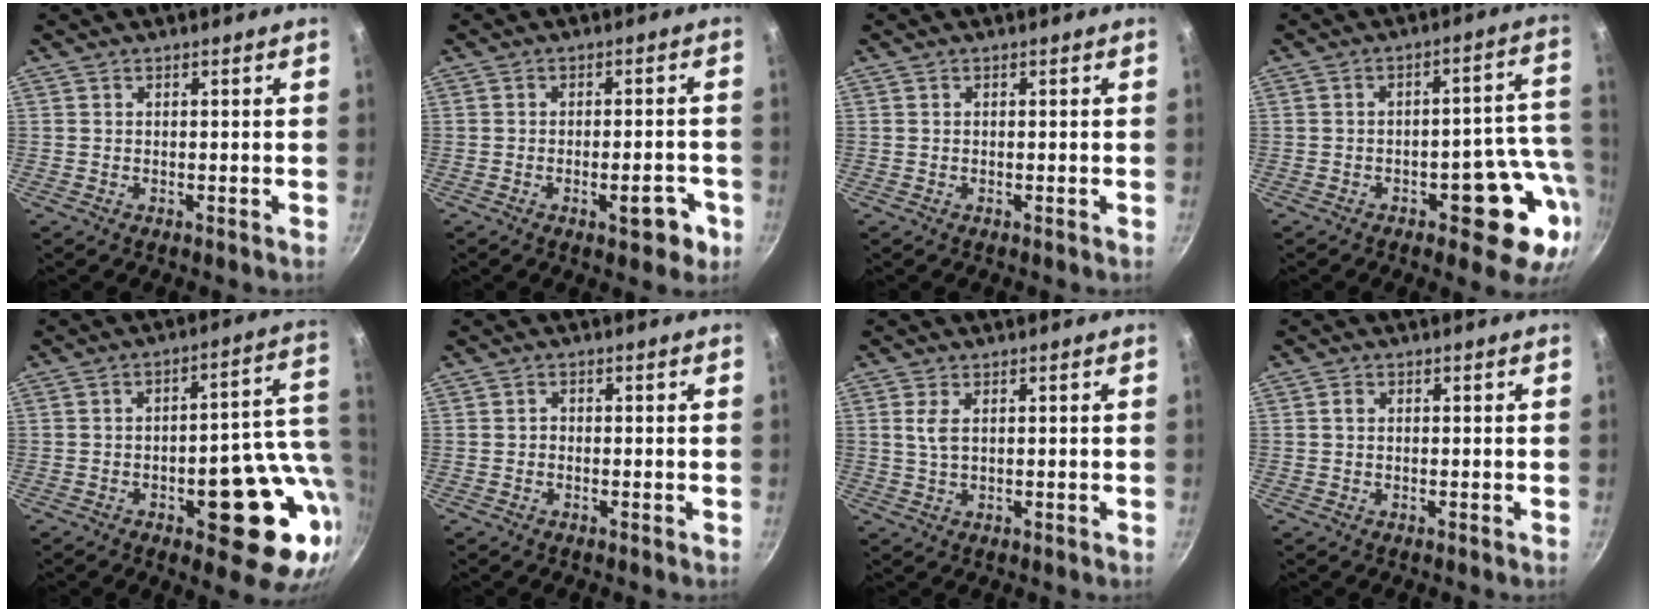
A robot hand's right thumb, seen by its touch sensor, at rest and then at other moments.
{"total": 6.3, "force": [-2.7, 2.6, 5.1], "torque": [-0.048, 0.015, -0.030]}
{"total": 0.0}
{"total": 13.6, "force": [-4.5, 6.2, 11.3], "torque": [-0.074, 0.039, -0.050]}
{"total": 19.5, "force": [-3.6, 8.4, 17.2], "torque": [-0.160, 0.017, -0.040]}
{"total": 0.8, "force": [-0.3, 0.6, 0.3], "torque": [-0.005, 0.004, -0.006]}
{"total": 2.9, "force": [0.8, 1.4, 2.5], "torque": [-0.052, -0.002, 0.018]}
{"total": 1.1, "force": [0.2, 0.9, 0.7], "torque": [-0.013, 0.004, 0.002]}